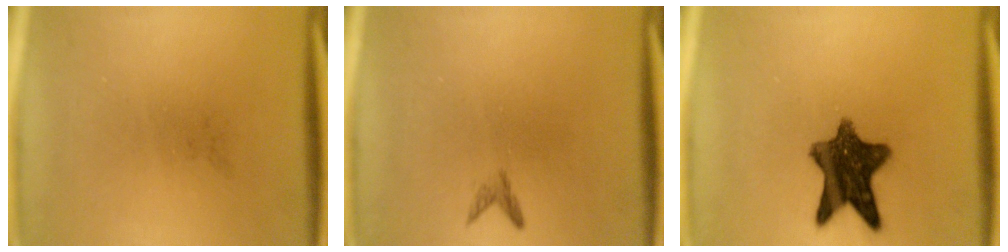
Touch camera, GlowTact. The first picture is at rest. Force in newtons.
{"total": 0.8}
{"total": 10.6}